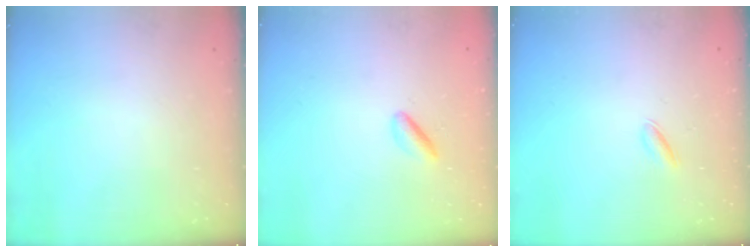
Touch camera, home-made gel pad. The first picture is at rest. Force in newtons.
{"total": 2.9, "press": 2.6, "slide": 1.2}
{"total": 2.1, "press": 2.1, "slide": 0.6}